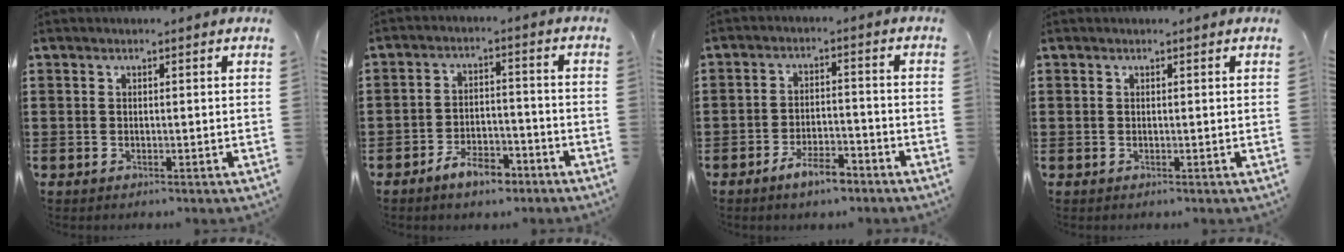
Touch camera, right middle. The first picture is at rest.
{"total": 6.1, "force": [-5.1, 2.2, 2.7], "torque": [-0.046, 0.012, -0.095]}
{"total": 5.5, "force": [-4.4, 1.6, 2.9], "torque": [-0.059, 0.004, -0.085]}
{"total": 0.0}